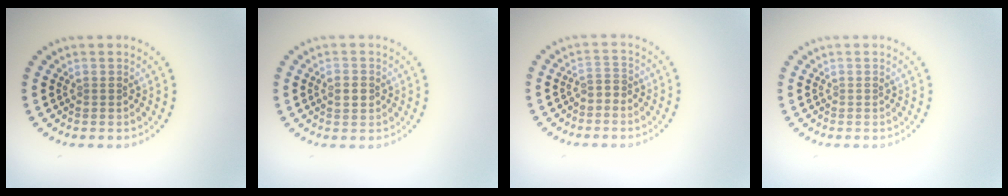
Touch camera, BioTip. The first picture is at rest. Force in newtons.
{"total": 1.5, "press": 1.5, "slide": 0.1}
{"total": 1.3, "press": 1.0, "slide": 0.8}
{"total": 0.0}